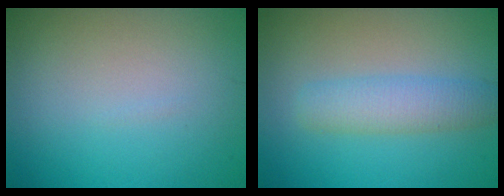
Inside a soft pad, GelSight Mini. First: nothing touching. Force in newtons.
{"total": 3.5, "press": 3.5, "slide": 0.1}